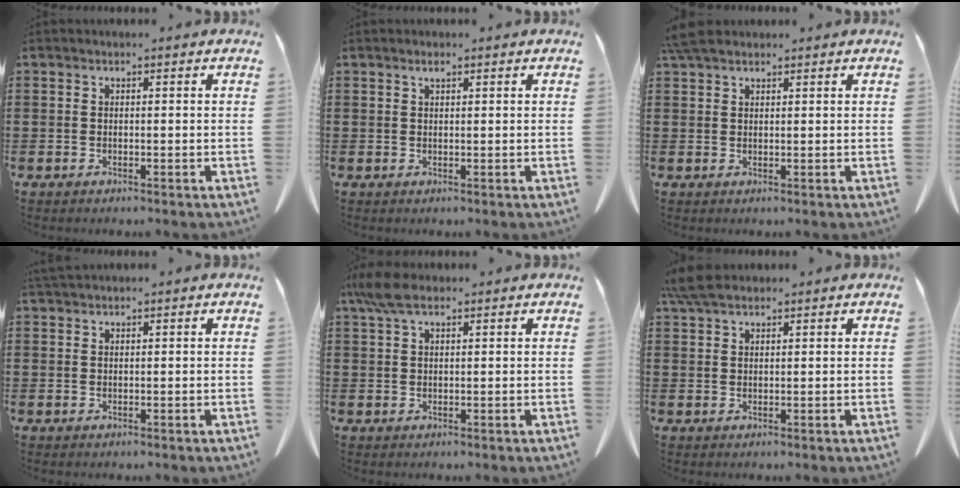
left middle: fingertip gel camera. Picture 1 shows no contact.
{"total": 1.0, "force": [0.6, 0.2, 0.8], "torque": [-0.016, 0.000, 0.012]}
{"total": 3.5, "force": [2.8, 1.1, 1.8], "torque": [-0.045, 0.001, 0.056]}
{"total": 1.2, "force": [1.1, 0.1, 0.4], "torque": [-0.012, -0.003, 0.022]}
{"total": 4.6, "force": [2.7, 1.6, 3.3], "torque": [-0.079, 0.002, 0.051]}
{"total": 4.3, "force": [3.4, 1.3, 2.4], "torque": [-0.057, 0.001, 0.066]}